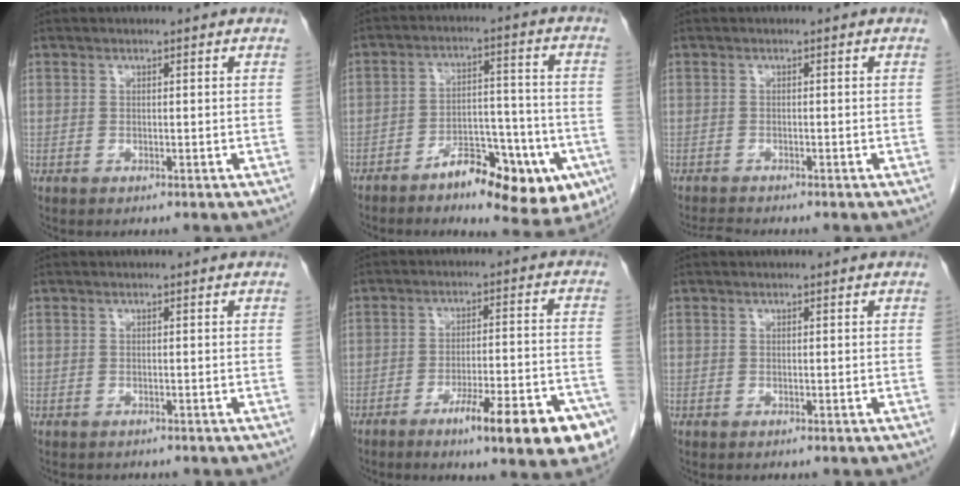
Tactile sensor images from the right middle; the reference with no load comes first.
{"total": 13.9, "force": [-7.5, 5.1, 10.5], "torque": [-0.131, 0.020, -0.104]}
{"total": 1.8, "force": [-1.8, -0.4, 0.2], "torque": [-0.014, -0.014, -0.031]}
{"total": 1.8, "force": [-1.6, 0.6, 0.5], "torque": [-0.018, -0.006, -0.020]}
{"total": 14.8, "force": [-8.5, 1.7, 12.0], "torque": [-0.114, 0.006, -0.114]}
{"total": 0.0}